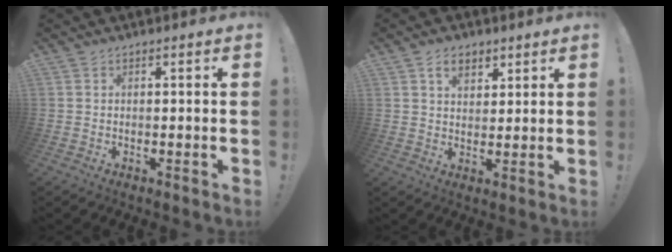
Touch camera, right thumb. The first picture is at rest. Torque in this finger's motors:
{"motor_torque": [0.00, 0.02, 0.08, 0.11, 0.00]}